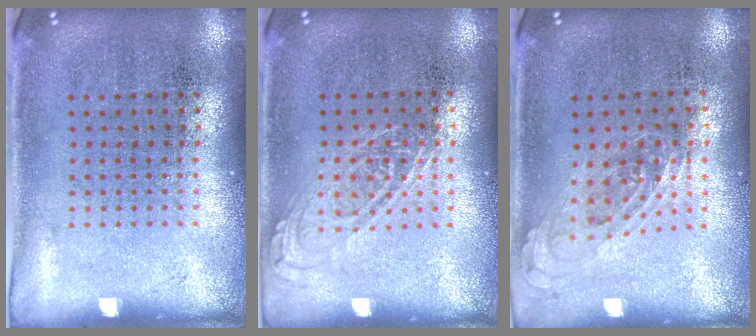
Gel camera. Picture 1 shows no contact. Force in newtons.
{"total": 1.1, "press": 1.0, "slide": 0.3}
{"total": 0.8, "press": 0.7, "slide": 0.4}